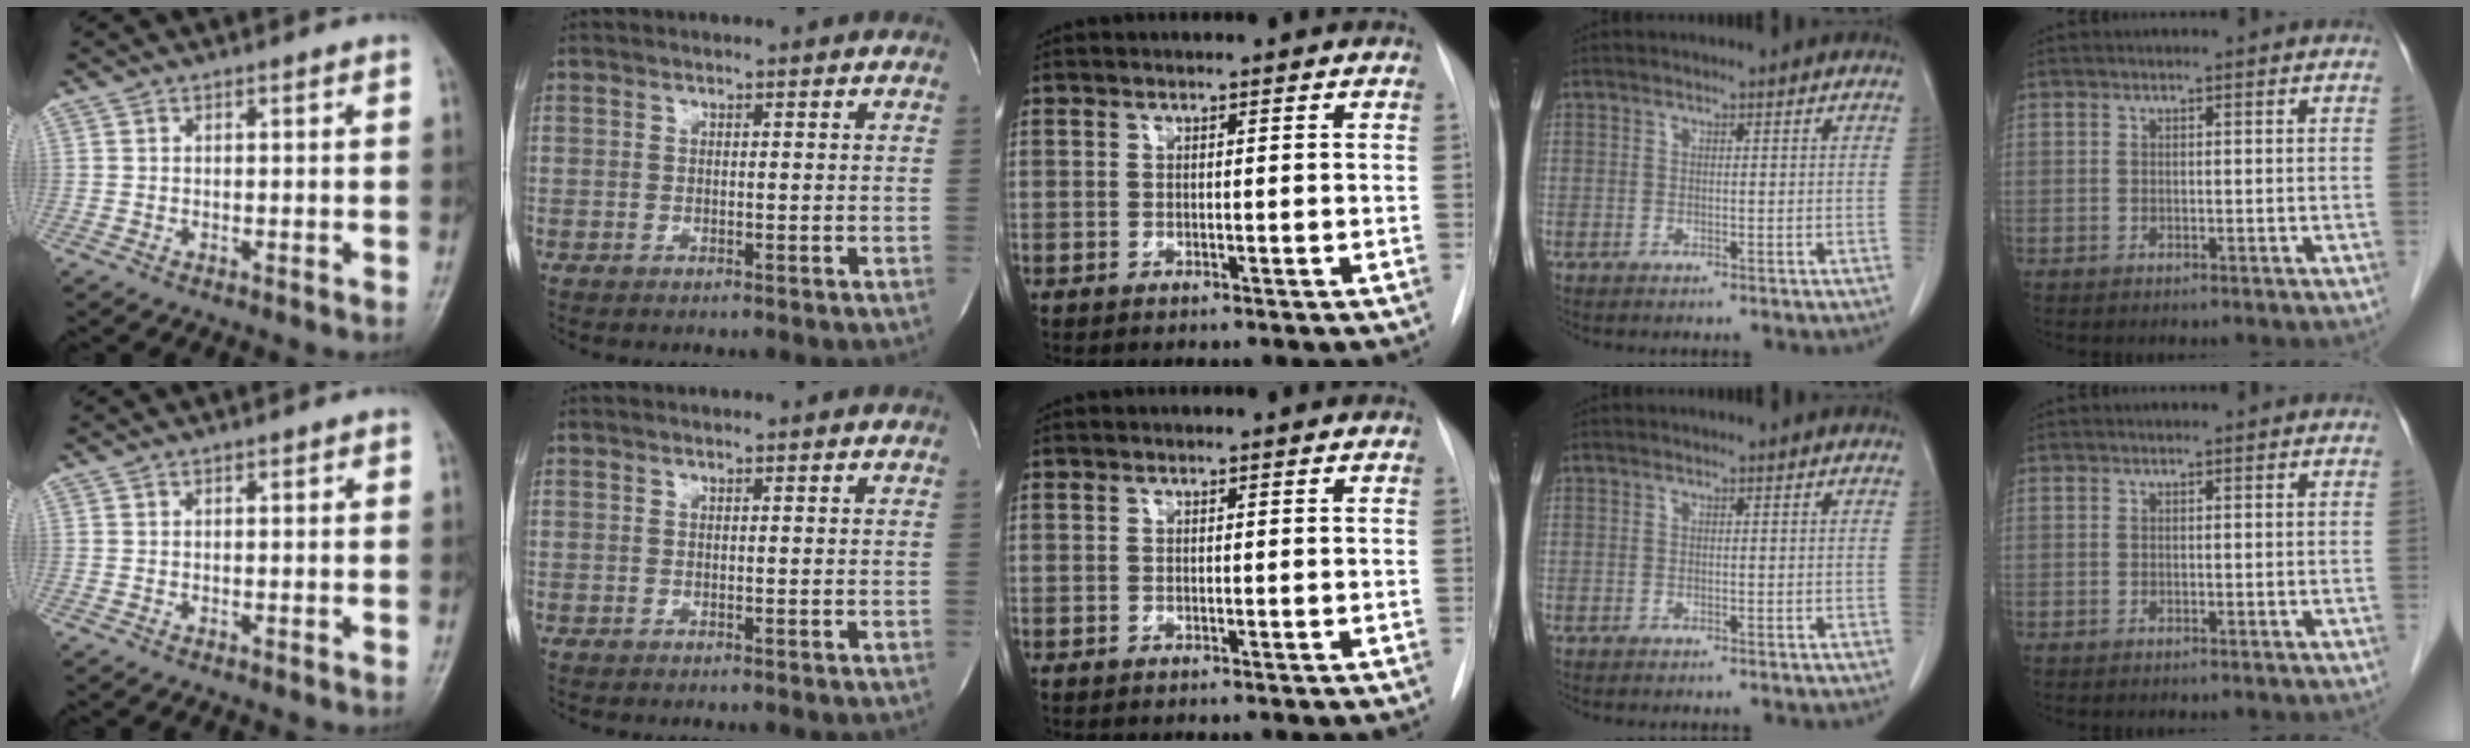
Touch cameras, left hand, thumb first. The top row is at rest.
{"index": {"total": 0.6, "force": [0.6, 0.0, 0.2], "torque": [-0.007, 0.001, 0.007]}}